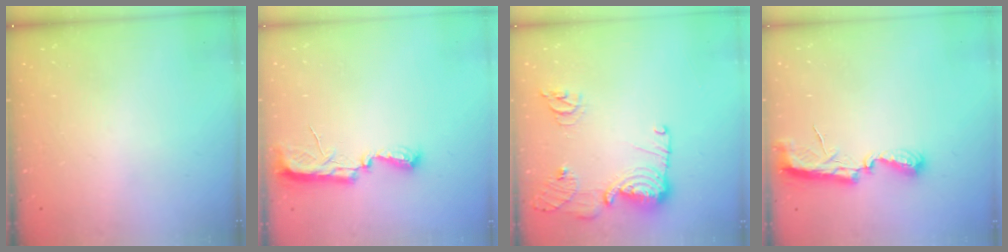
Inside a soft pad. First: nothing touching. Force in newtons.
{"total": 7.9, "press": 7.8, "slide": 0.8}
{"total": 15.2, "press": 14.9, "slide": 2.8}
{"total": 7.2, "press": 7.2, "slide": 0.5}